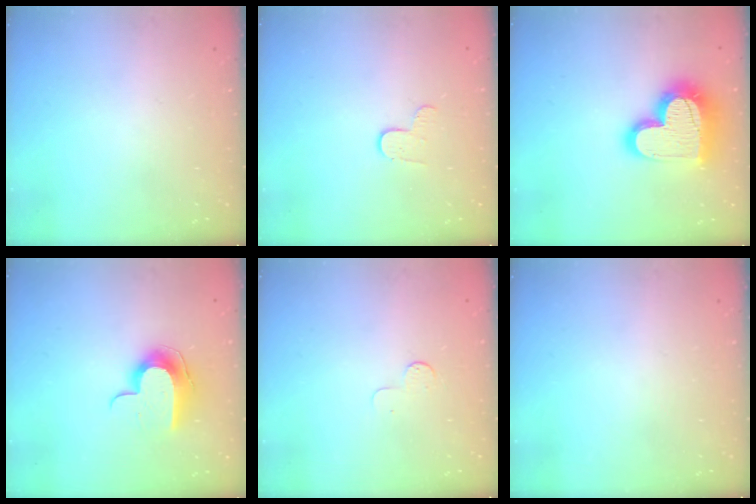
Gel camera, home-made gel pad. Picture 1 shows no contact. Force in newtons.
{"total": 4.4, "press": 4.4, "slide": 0.4}
{"total": 21.1, "press": 21.1, "slide": 1.5}
{"total": 11.8, "press": 11.8, "slide": 0.7}
{"total": 4.1, "press": 4.0, "slide": 0.4}
{"total": 0.0}